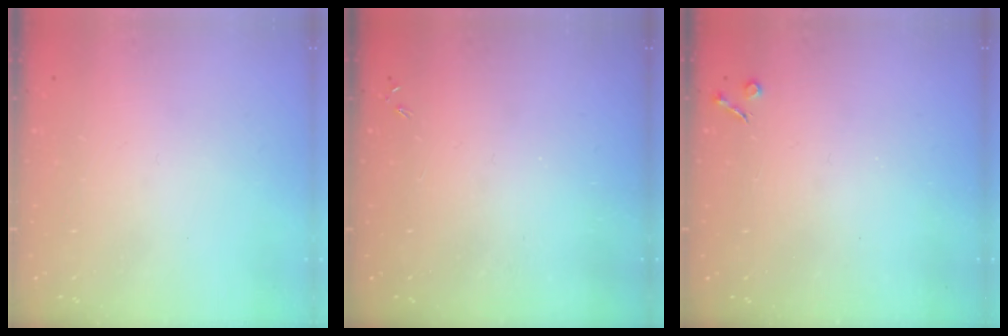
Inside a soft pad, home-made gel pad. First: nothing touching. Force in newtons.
{"total": 0.0}
{"total": 2.7, "press": 2.6, "slide": 0.5}